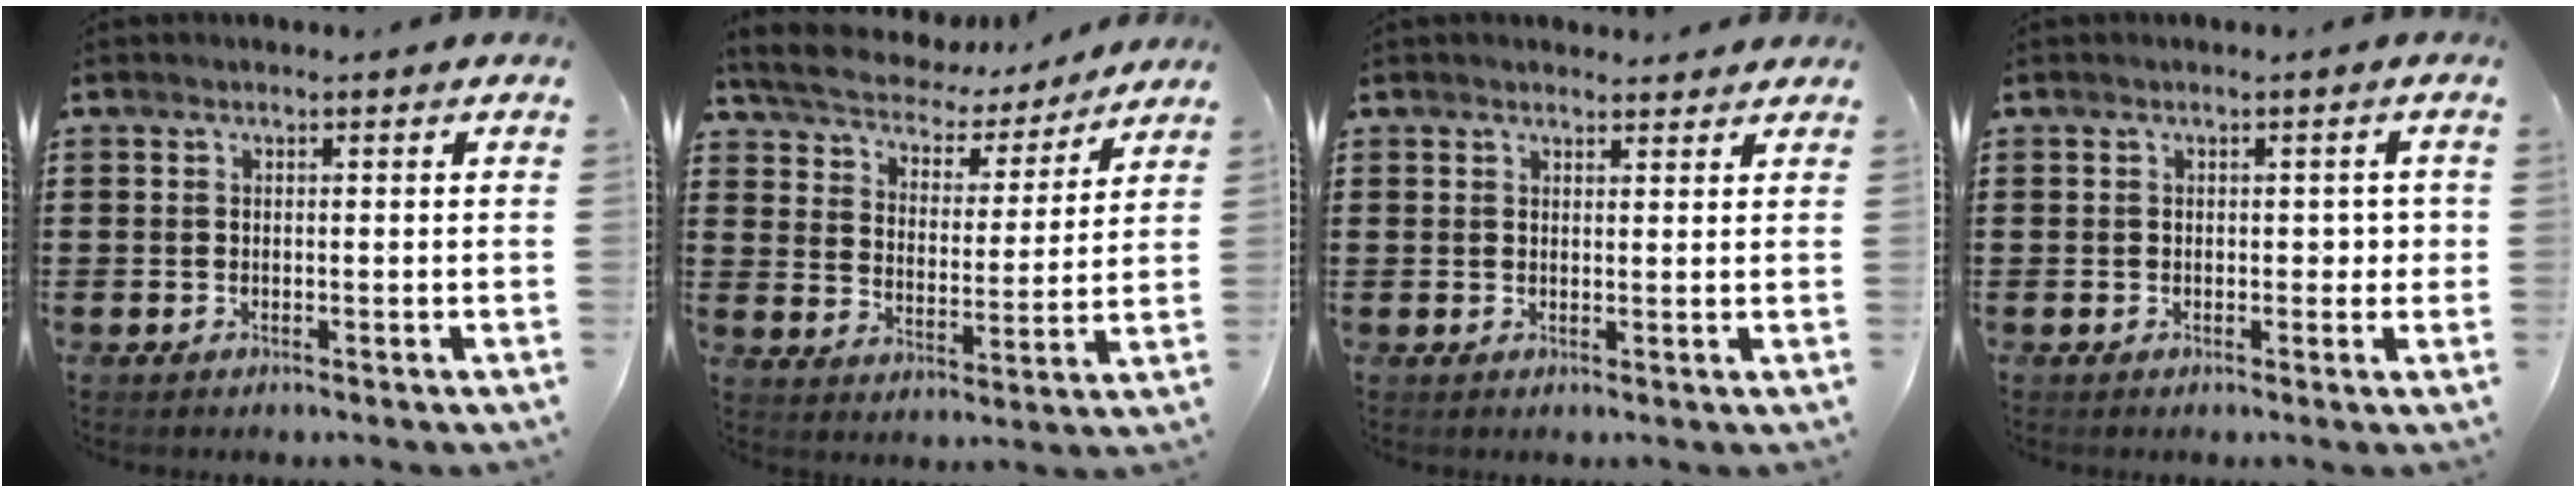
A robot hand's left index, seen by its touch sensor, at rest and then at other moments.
{"total": 5.5, "force": [5.3, 1.0, 0.9], "torque": [-0.048, -0.037, 0.087]}
{"total": 1.6, "force": [1.5, 0.3, -0.1], "torque": [-0.002, 0.003, 0.031]}
{"total": 2.1, "force": [0.2, 1.2, 1.7], "torque": [-0.018, -0.001, -0.002]}